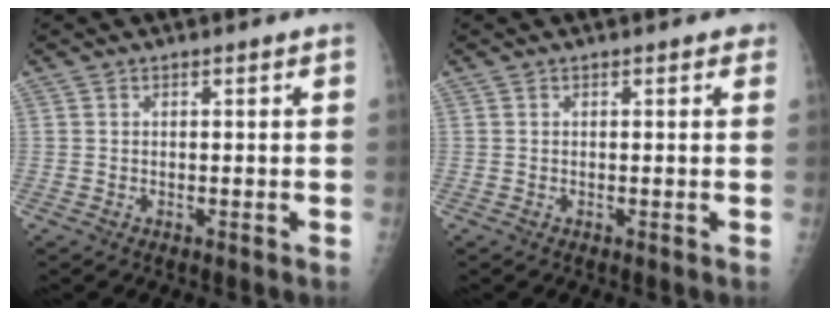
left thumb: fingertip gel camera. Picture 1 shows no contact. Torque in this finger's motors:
{"motor_torque": [0.05, 0.17, 0.13, 0.03, 0.00]}